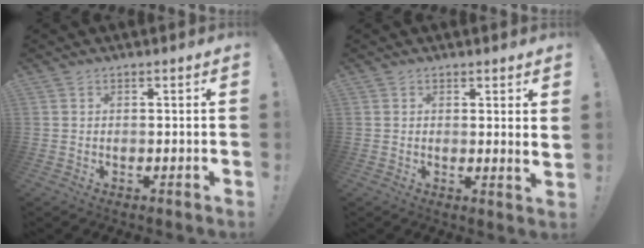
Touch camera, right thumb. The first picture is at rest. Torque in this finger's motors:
{"motor_torque": [-0.40, 0.03, 0.04, 0.02, 0.10]}